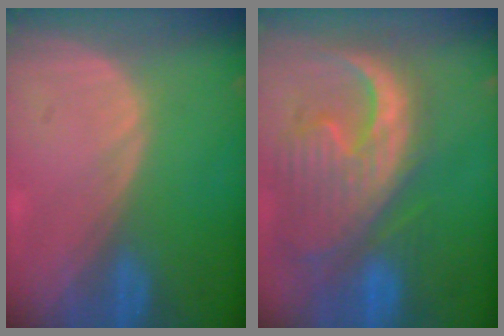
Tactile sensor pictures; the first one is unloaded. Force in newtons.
{"total": 13.4, "press": 11.5, "slide": 6.9}